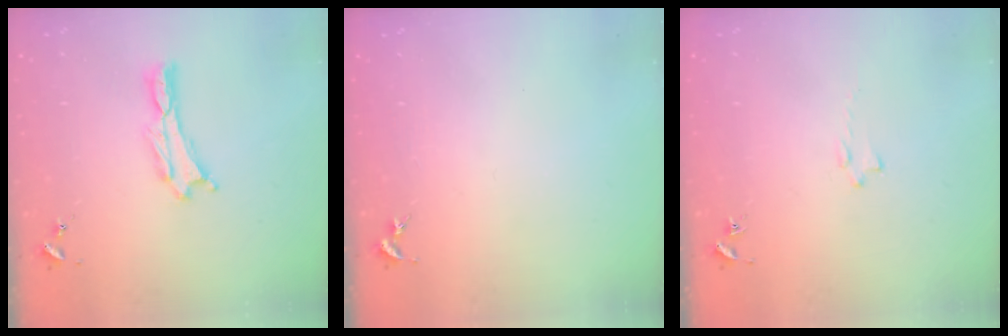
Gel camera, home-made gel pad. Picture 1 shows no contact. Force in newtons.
{"total": 0.0}
{"total": 0.8, "press": 0.7, "slide": 0.2}